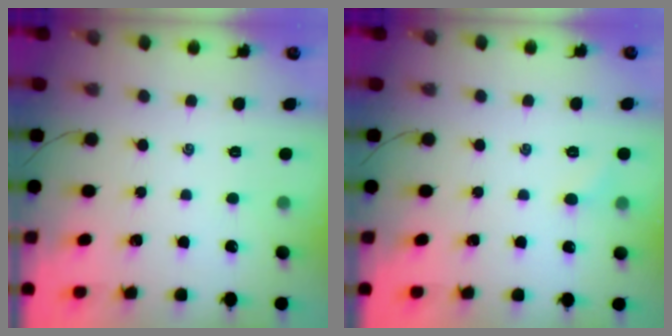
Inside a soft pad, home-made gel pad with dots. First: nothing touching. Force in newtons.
{"total": 3.9, "press": 3.7, "slide": 1.2}